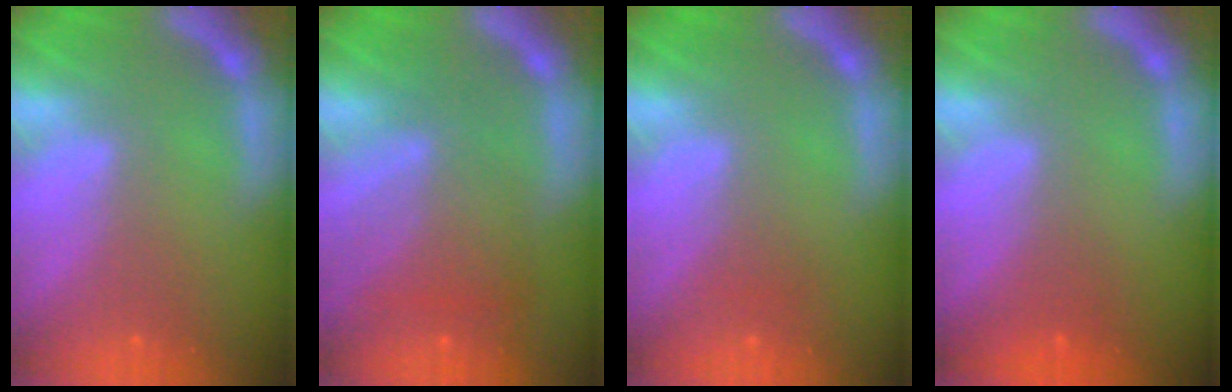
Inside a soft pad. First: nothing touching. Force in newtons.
{"total": 5.5}
{"total": 1.0}
{"total": 1.0}